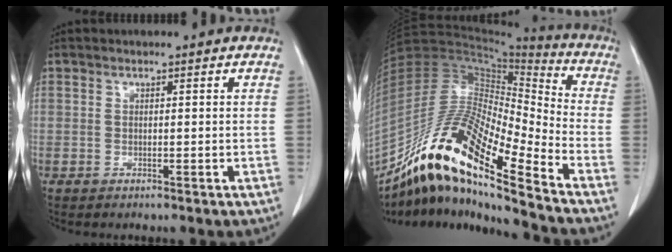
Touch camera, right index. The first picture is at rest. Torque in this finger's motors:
{"motor_torque": [1.07, -1.07, 0.74, 0.19]}